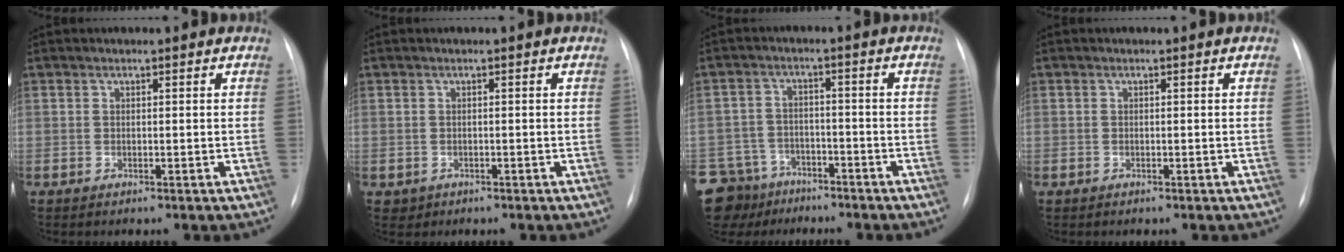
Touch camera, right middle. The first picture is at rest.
{"total": 1.2, "force": [-0.5, 1.1, 0.1], "torque": [-0.004, 0.003, -0.002]}
{"total": 11.7, "force": [-8.9, 7.3, 2.1], "torque": [-0.063, 0.012, -0.136]}
{"total": 0.0}